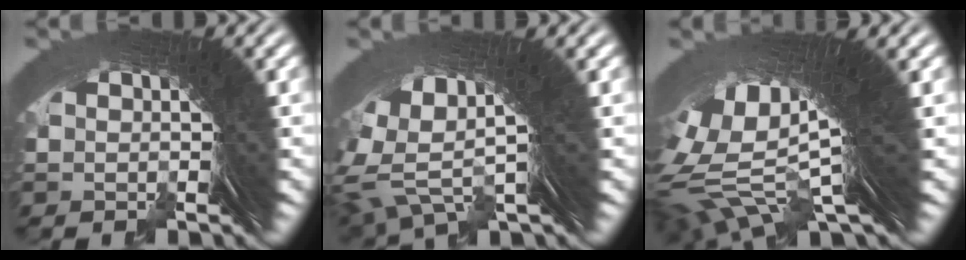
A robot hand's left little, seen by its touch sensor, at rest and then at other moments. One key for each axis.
{"total": 11.2, "fx": 2.6, "fy": 7.3, "fz": 8.1, "tx": -0.156, "ty": -0.004, "tz": 0.034}
{"total": 17.7, "fx": 4.6, "fy": 9.5, "fz": 14.2, "tx": -0.271, "ty": -0.020, "tz": 0.078}